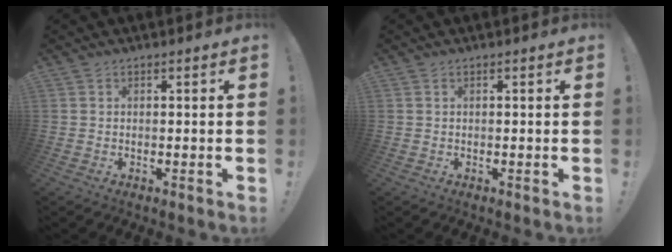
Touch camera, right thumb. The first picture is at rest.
{"total": 0.0}